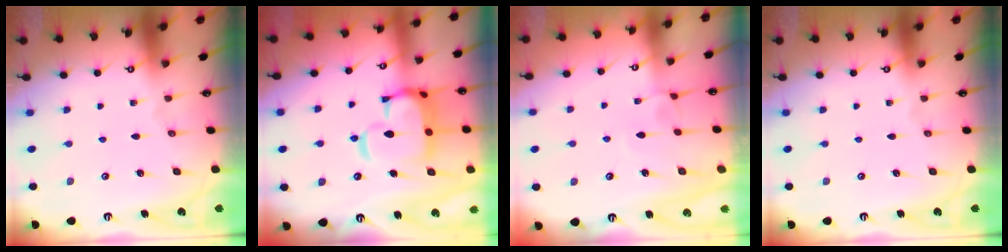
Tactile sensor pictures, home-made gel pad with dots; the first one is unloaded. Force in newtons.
{"total": 12.9, "press": 12.8, "slide": 1.5}
{"total": 3.2, "press": 3.2, "slide": 0.2}
{"total": 0.0}